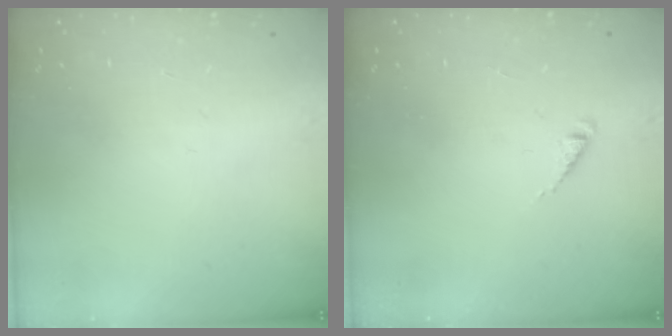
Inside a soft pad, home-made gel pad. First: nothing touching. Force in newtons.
{"total": 2.3, "press": 2.3, "slide": 0.4}